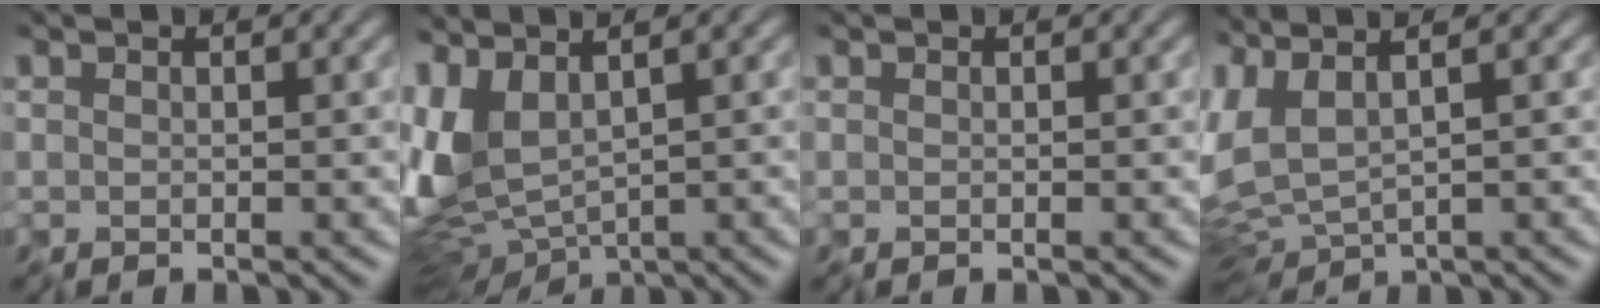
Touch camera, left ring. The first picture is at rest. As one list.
[{"total": 5.4, "force": [0.7, 2.7, 4.5], "torque": [-0.102, -0.006, 0.013]}, {"total": 0.0}, {"total": 4.0, "force": [1.1, 0.9, 3.7], "torque": [-0.085, 0.008, 0.017]}]